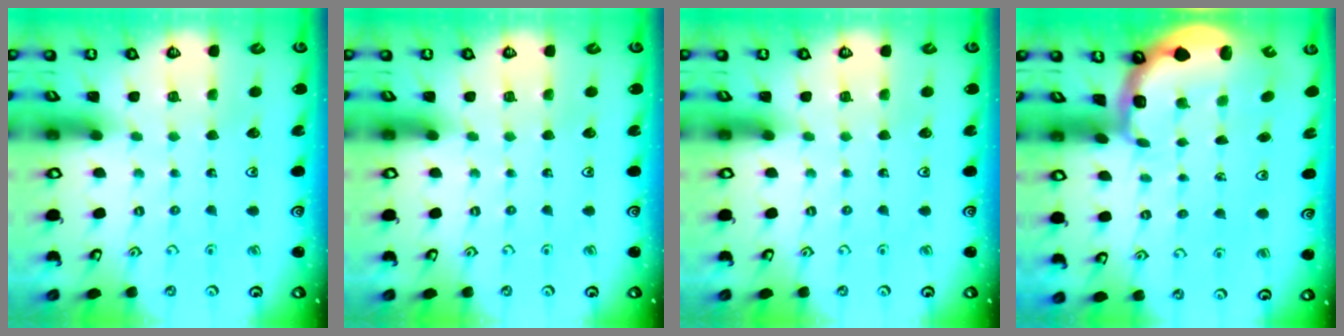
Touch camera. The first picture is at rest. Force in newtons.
{"total": 0.0}
{"total": 0.0}
{"total": 2.1, "press": 1.9, "slide": 0.8}